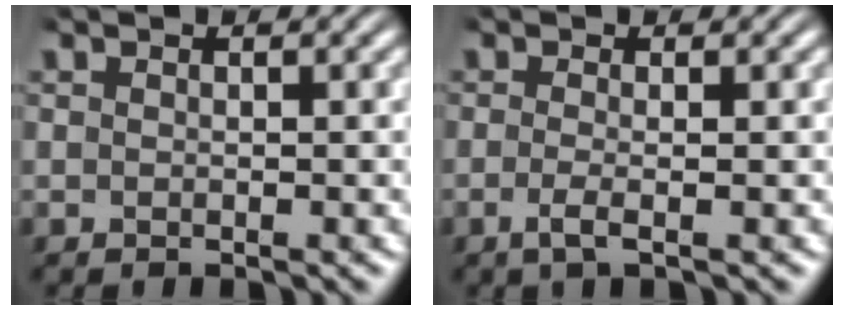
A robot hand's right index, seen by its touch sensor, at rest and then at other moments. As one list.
[{"total": 1.7, "force": [-0.9, 0.0, 1.4], "torque": [-0.039, -0.015, -0.013]}]